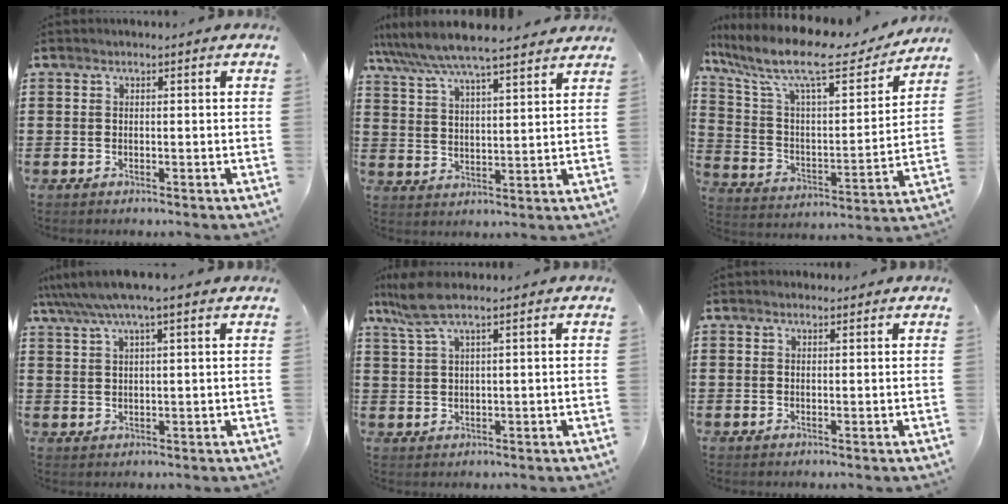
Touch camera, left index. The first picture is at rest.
{"total": 6.7, "force": [6.2, 0.3, 2.5], "torque": [-0.074, -0.030, 0.108]}
{"total": 13.7, "force": [10.6, 2.7, 8.3], "torque": [-0.191, -0.059, 0.178]}
{"total": 4.6, "force": [3.2, 0.4, 3.3], "torque": [-0.071, -0.001, 0.057]}
{"total": 4.6, "force": [2.8, 0.4, 3.6], "torque": [-0.092, -0.001, 0.046]}
{"total": 0.9, "force": [0.7, 0.5, 0.1], "torque": [-0.004, 0.004, 0.013]}